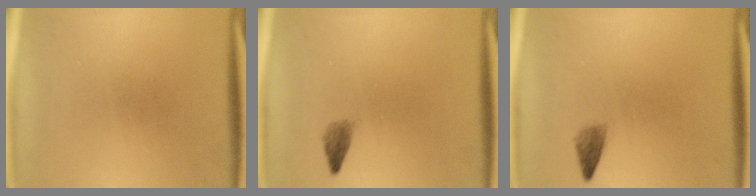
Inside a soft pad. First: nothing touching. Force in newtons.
{"total": 1.4}
{"total": 1.6}